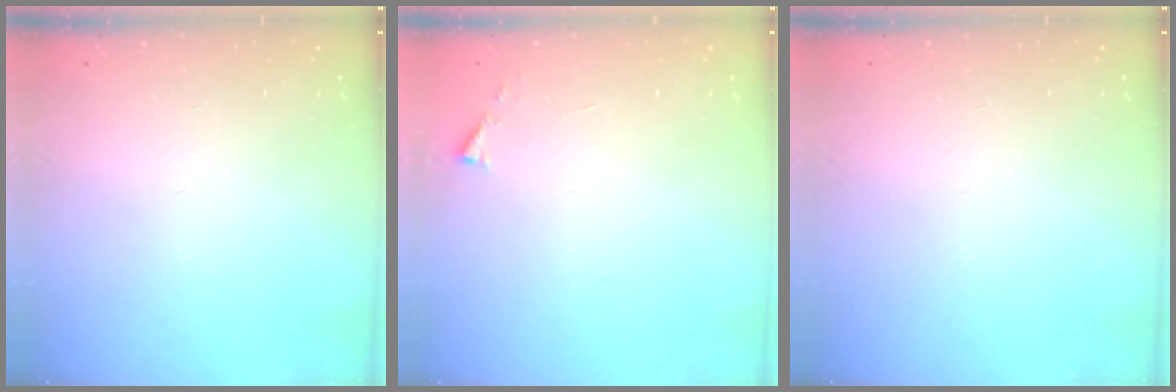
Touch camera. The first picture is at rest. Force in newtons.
{"total": 2.9, "press": 2.9, "slide": 0.4}
{"total": 0.0}